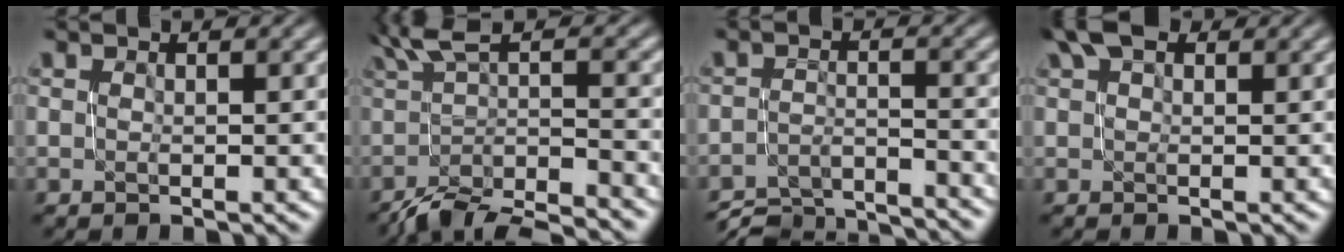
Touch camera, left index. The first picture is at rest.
{"total": 6.2, "force": [-3.8, 1.6, 4.7], "torque": [-0.070, -0.002, -0.073]}
{"total": 7.7, "force": [-7.5, 1.2, 1.3], "torque": [-0.017, -0.008, -0.117]}
{"total": 3.1, "force": [2.1, 1.3, 1.8], "torque": [-0.033, 0.012, 0.035]}